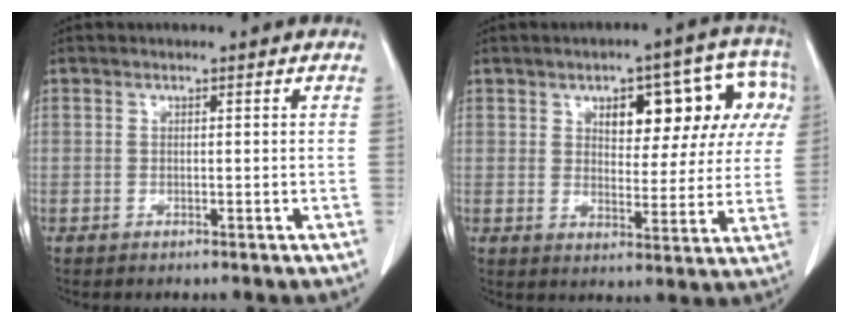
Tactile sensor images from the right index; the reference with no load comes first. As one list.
[{"total": 13.4, "force": [4.9, 5.9, 11.0], "torque": [-0.125, 0.037, 0.064]}]